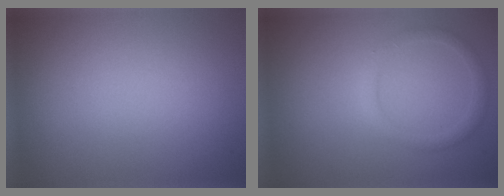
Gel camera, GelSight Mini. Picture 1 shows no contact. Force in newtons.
{"total": 1.5, "press": 1.5, "slide": 0.1}